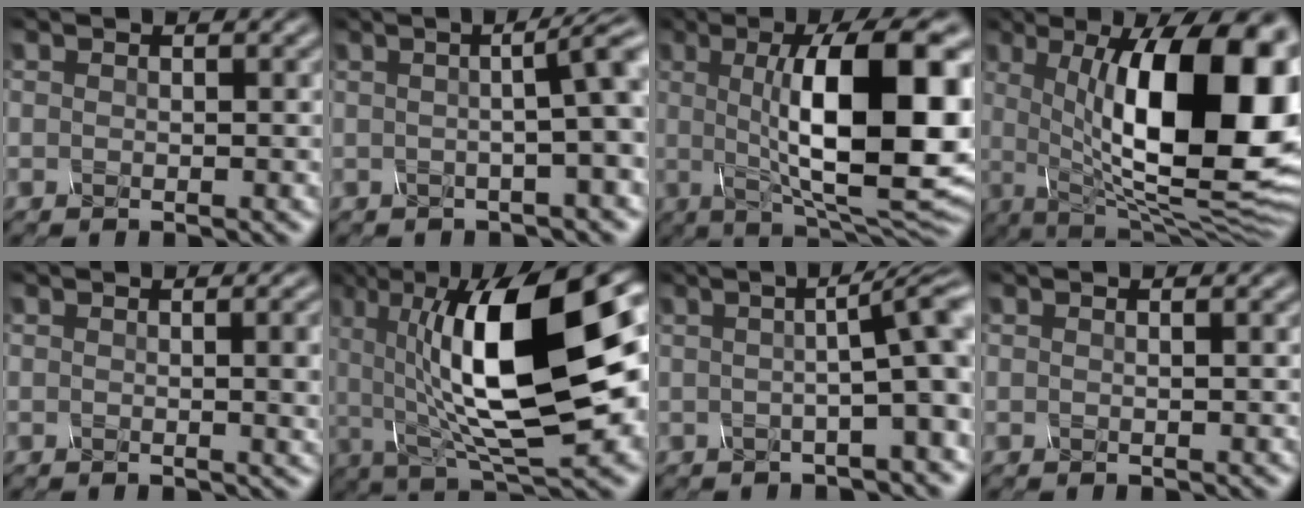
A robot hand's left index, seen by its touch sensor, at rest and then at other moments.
{"total": 6.7, "force": [0.8, 1.7, 6.5], "torque": [-0.053, 0.019, 0.005]}
{"total": 14.6, "force": [1.1, 4.4, 13.8], "torque": [-0.175, 0.002, 0.012]}
{"total": 17.4, "force": [2.5, 6.2, 16.1], "torque": [-0.205, 0.006, 0.032]}
{"total": 3.8, "force": [0.2, 1.4, 3.6], "torque": [-0.029, 0.006, 0.001]}
{"total": 15.0, "force": [1.9, 5.3, 13.9], "torque": [-0.228, 0.000, 0.025]}
{"total": 7.6, "force": [0.7, 1.5, 7.4], "torque": [-0.083, 0.021, 0.003]}
{"total": 0.7, "force": [0.1, 0.3, 0.6], "torque": [-0.004, 0.001, -0.004]}